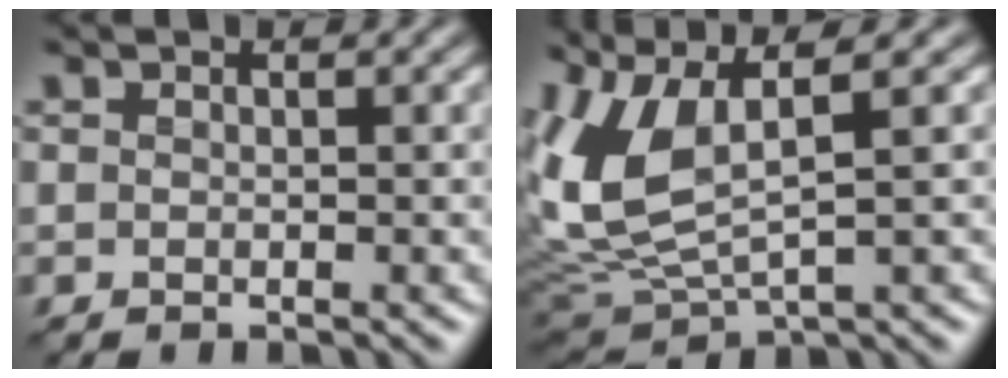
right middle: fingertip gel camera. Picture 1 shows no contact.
{"total": 7.9, "force": [2.0, 3.1, 7.0], "torque": [-0.176, 0.003, 0.040]}